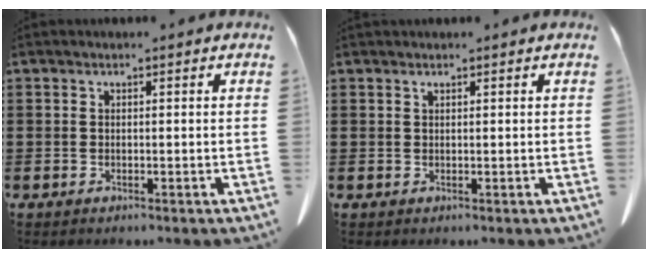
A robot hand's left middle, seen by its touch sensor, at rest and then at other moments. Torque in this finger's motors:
{"motor_torque": [0.20, 0.14, 0.05, 0.02]}